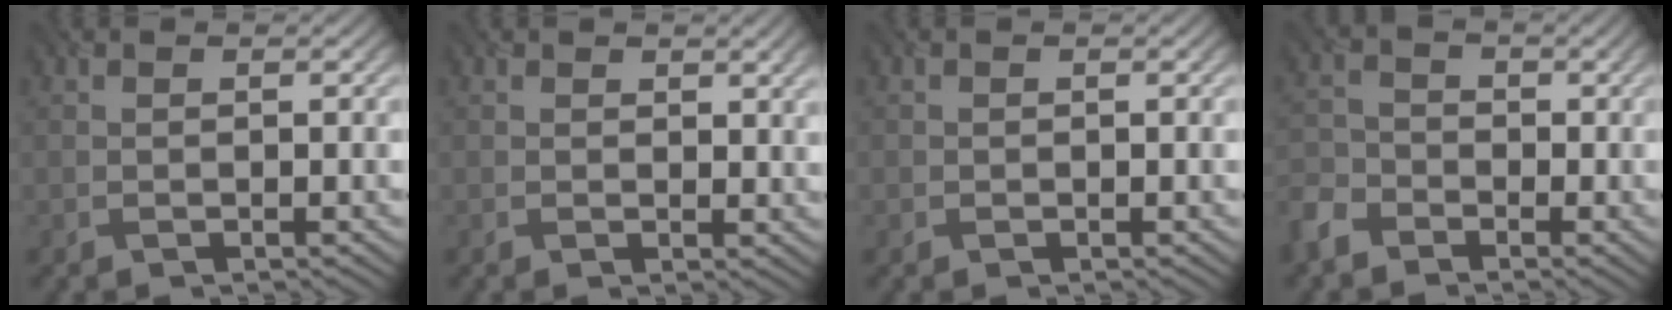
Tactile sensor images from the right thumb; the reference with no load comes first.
{"total": 1.6, "force": [1.1, 0.8, 0.9], "torque": [-0.016, -0.005, 0.021]}
{"total": 0.6, "force": [-0.3, 0.2, -0.6], "torque": [0.005, -0.006, 0.001]}
{"total": 4.5, "force": [-3.5, 2.7, 0.6], "torque": [-0.032, -0.006, -0.083]}